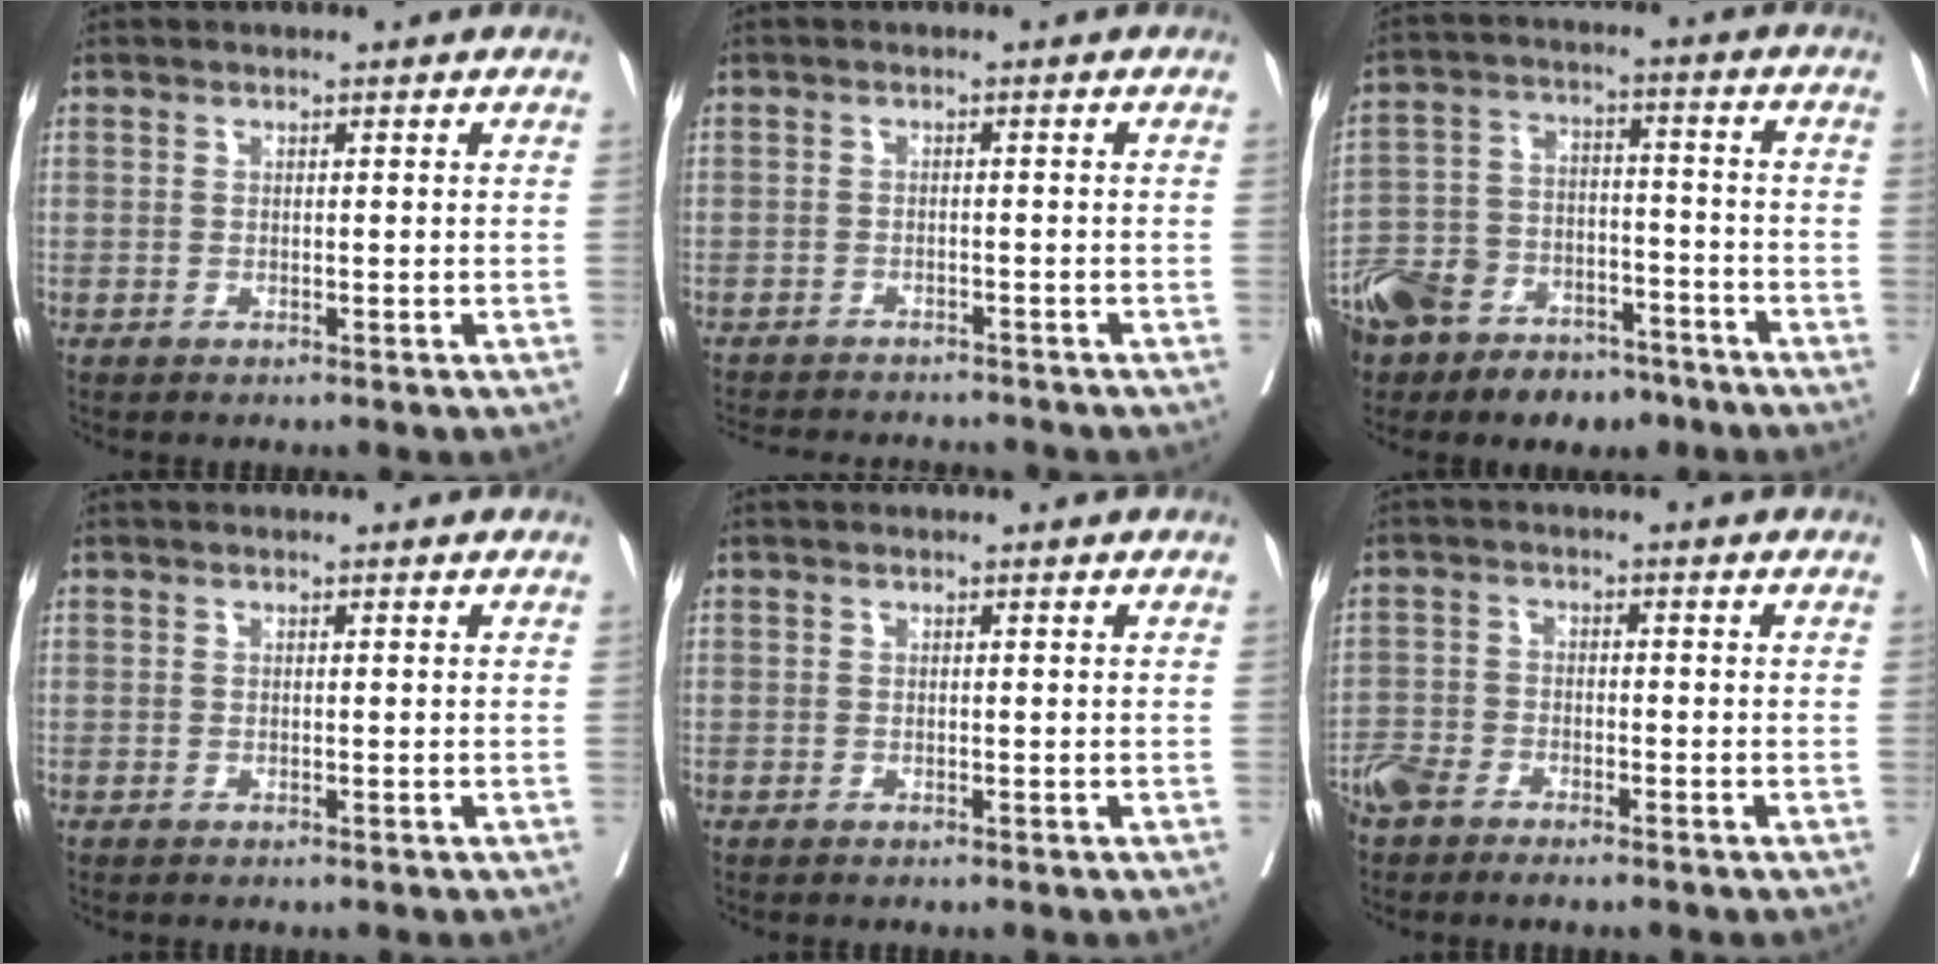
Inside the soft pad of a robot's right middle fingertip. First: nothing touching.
{"total": 9.1, "force": [-8.6, 1.5, 2.5], "torque": [-0.044, -0.004, -0.111]}
{"total": 20.3, "force": [-14.5, 10.6, 9.6], "torque": [-0.237, -0.004, -0.239]}
{"total": 0.0}
{"total": 0.0}
{"total": 5.0, "force": [-4.1, 1.6, 2.4], "torque": [-0.046, 0.001, -0.079]}